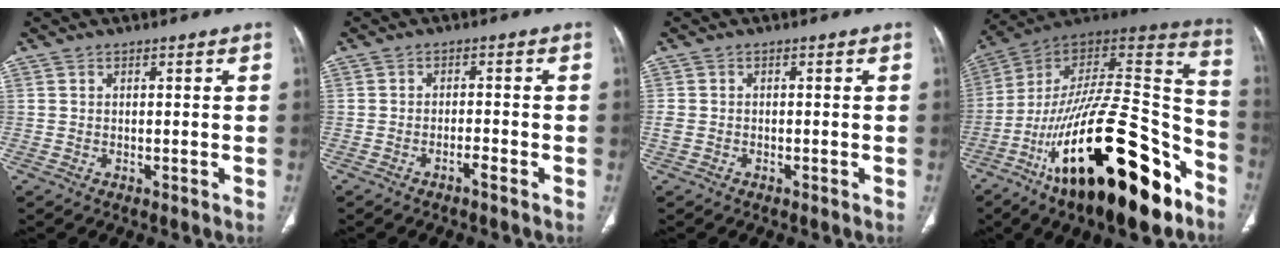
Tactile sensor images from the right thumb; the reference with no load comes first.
{"total": 2.0, "force": [-1.4, 0.3, 1.4], "torque": [-0.028, 0.011, -0.024]}
{"total": 1.5, "force": [-0.6, 1.1, 0.8], "torque": [-0.022, 0.003, -0.012]}
{"total": 34.1, "force": [-18.5, 12.1, 26.0], "torque": [-0.365, 0.082, -0.295]}